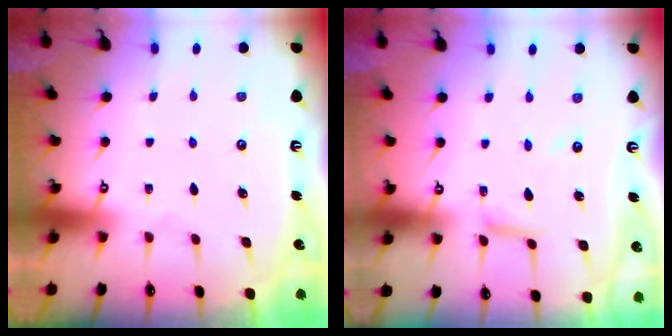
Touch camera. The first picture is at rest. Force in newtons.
{"total": 5.5, "press": 5.5, "slide": 0.4}